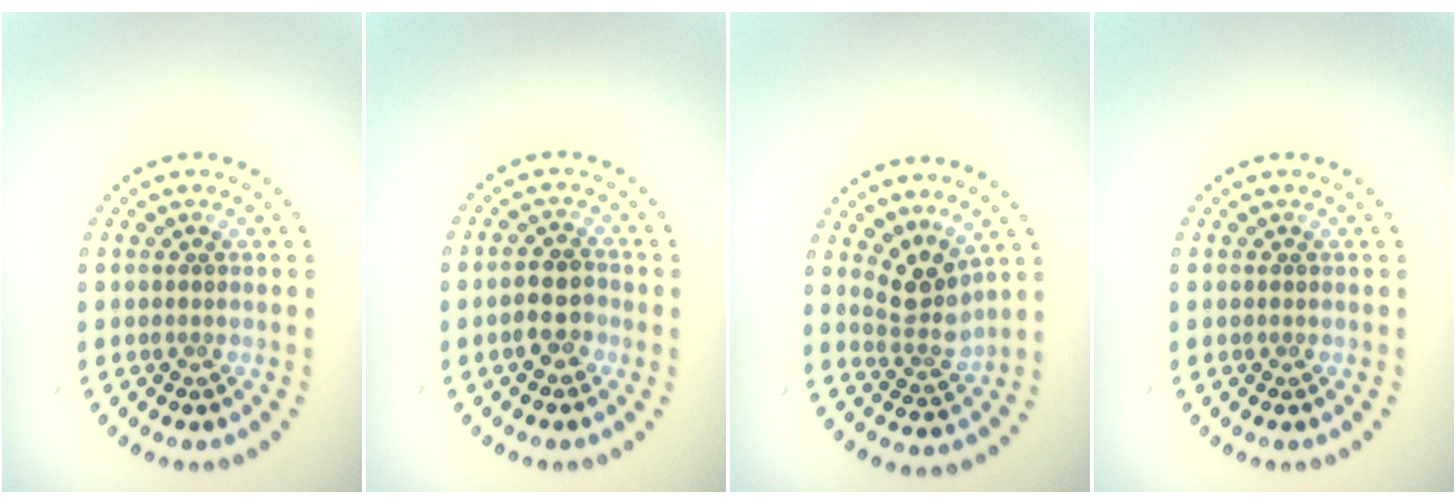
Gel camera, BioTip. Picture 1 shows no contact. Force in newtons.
{"total": 2.7, "press": 2.5, "slide": 0.8}
{"total": 3.0, "press": 2.2, "slide": 2.1}
{"total": 0.0}